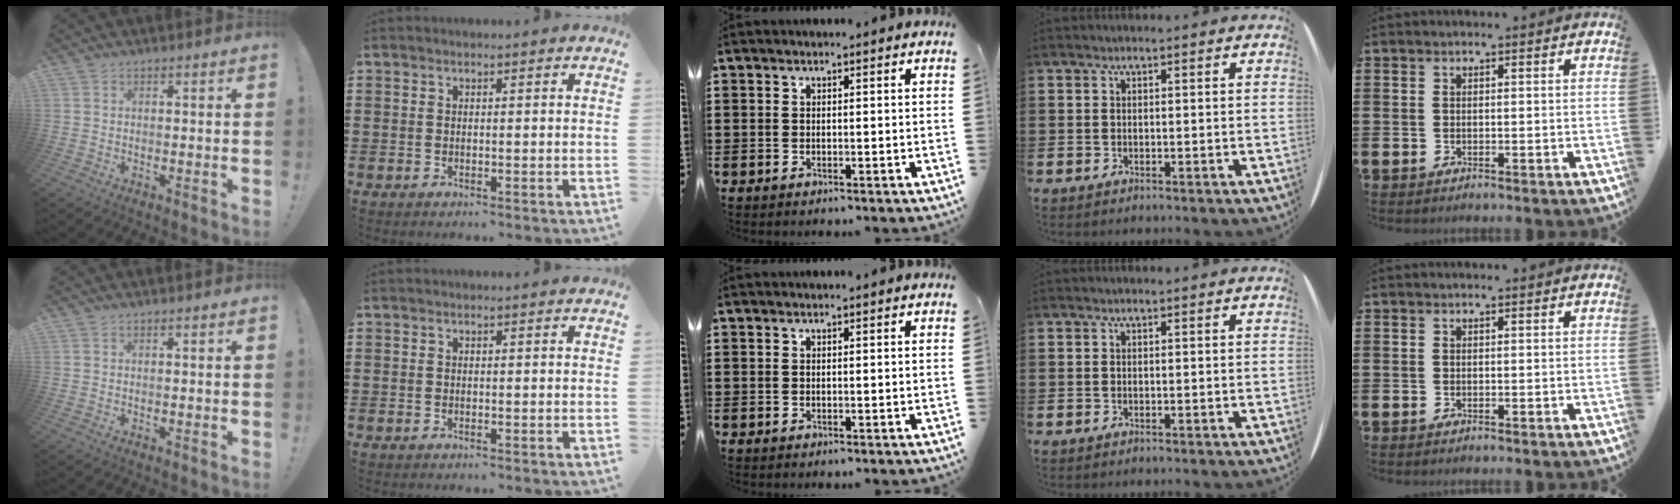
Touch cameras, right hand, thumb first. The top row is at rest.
{}